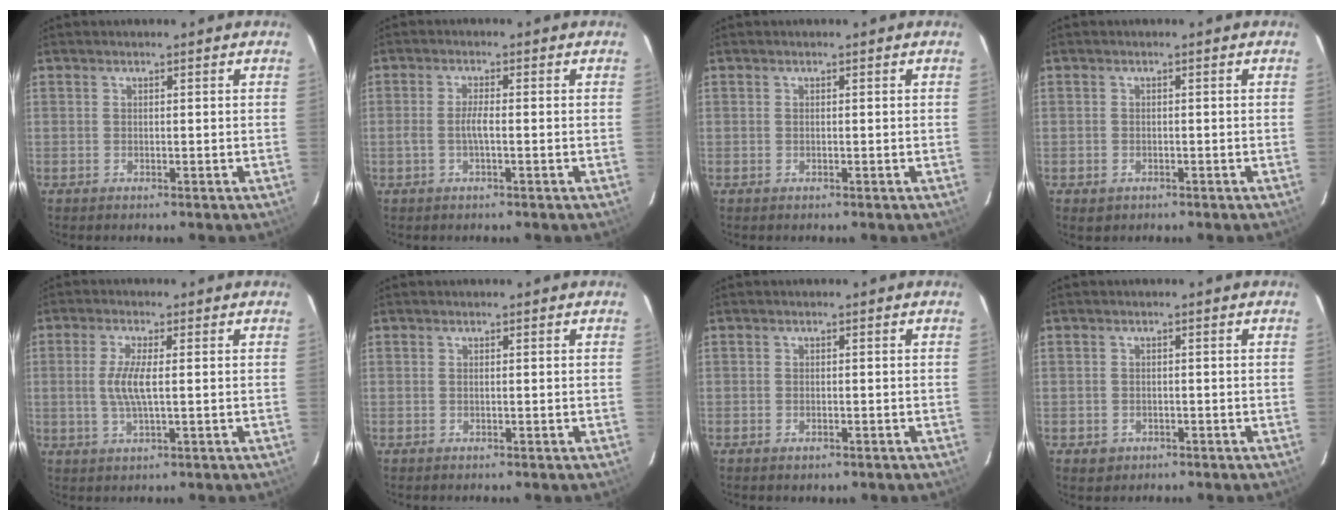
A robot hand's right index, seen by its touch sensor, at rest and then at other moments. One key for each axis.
{"total": 2.4, "fx": -0.7, "fy": 0.1, "fz": 2.3, "tx": -0.047, "ty": 0.001, "tz": -0.013}
{"total": 0.0}
{"total": 2.0, "fx": -1.0, "fy": 1.7, "fz": 0.7, "tx": -0.014, "ty": -0.002, "tz": -0.013}
{"total": 5.4, "fx": 0.1, "fy": 1.1, "fz": 5.2, "tx": -0.105, "ty": -0.002, "tz": 0.002}
{"total": 0.0}
{"total": 1.4, "fx": -0.8, "fy": 0.9, "fz": 0.7, "tx": -0.012, "ty": -0.003, "tz": -0.013}
{"total": 2.5, "fx": -1.1, "fy": 2.2, "fz": 0.7, "tx": -0.017, "ty": 0.000, "tz": -0.012}